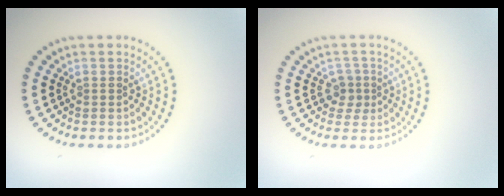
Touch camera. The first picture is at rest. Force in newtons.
{"total": 1.6, "press": 1.3, "slide": 0.9}